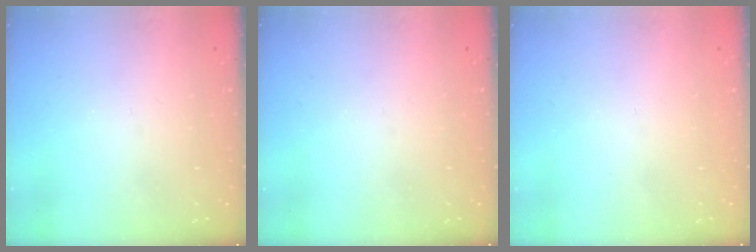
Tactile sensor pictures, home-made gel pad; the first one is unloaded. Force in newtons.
{"total": 0.0}
{"total": 1.5, "press": 1.5, "slide": 0.1}